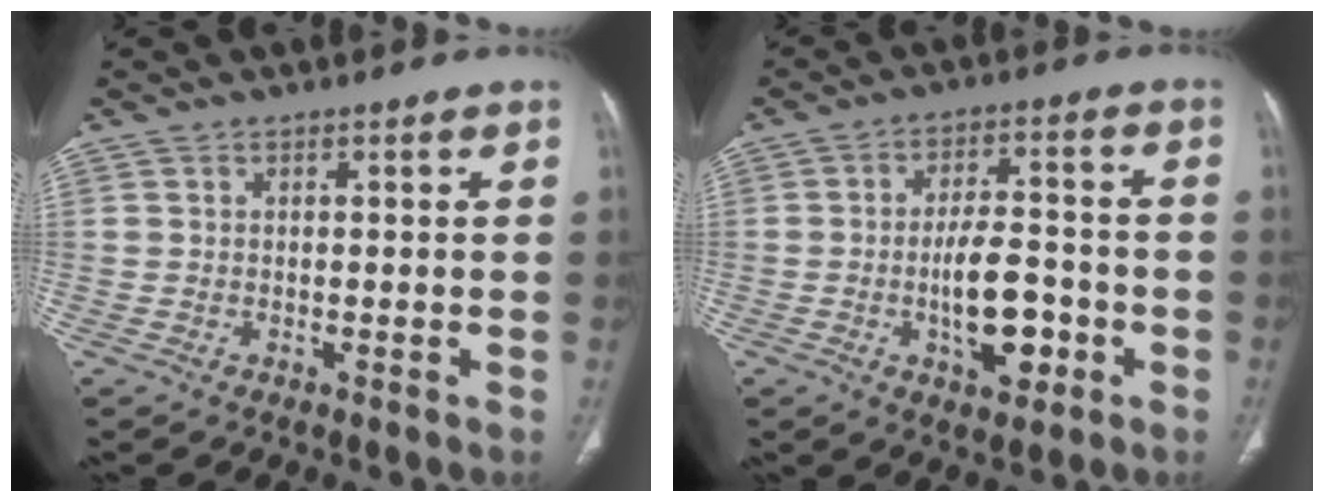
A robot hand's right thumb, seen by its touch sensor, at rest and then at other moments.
{"total": 10.4, "force": [-3.0, 4.9, 8.7], "torque": [-0.125, 0.021, -0.046]}